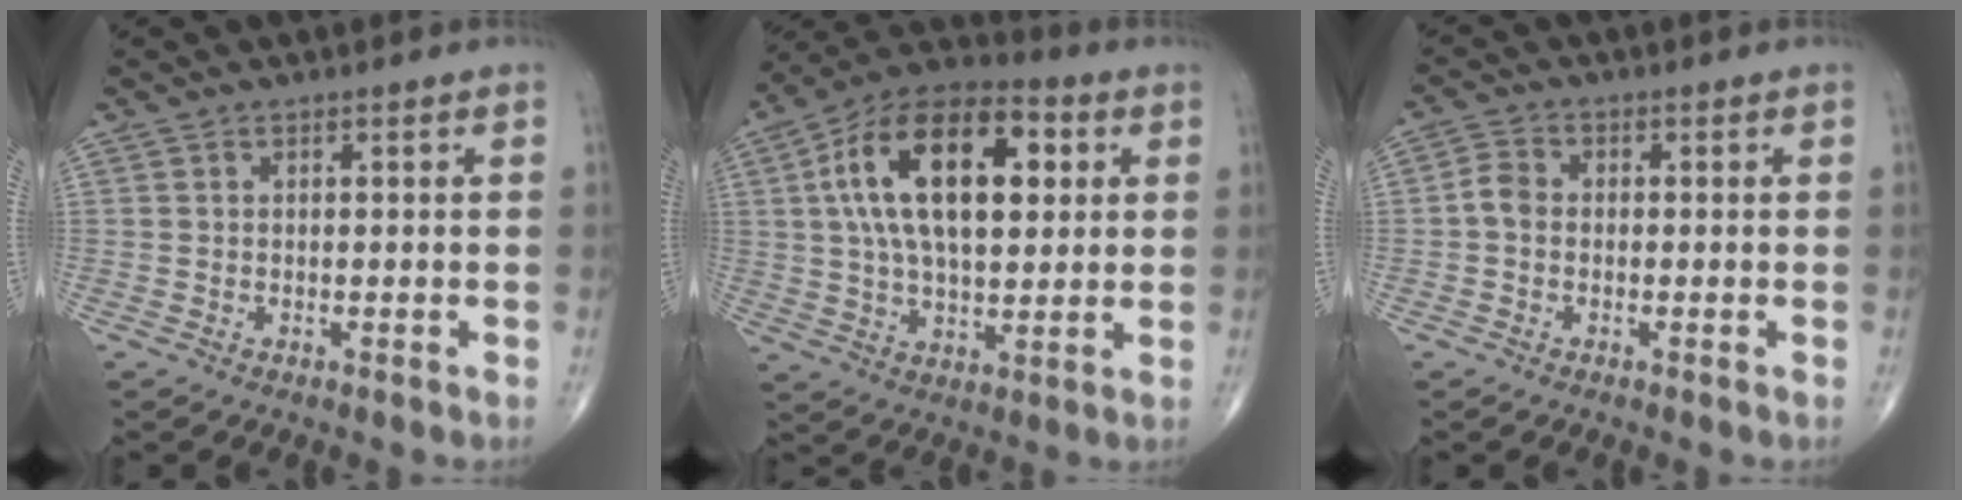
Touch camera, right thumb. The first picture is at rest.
{"total": 21.5, "force": [5.0, 11.1, 17.7], "torque": [-0.286, 0.010, 0.074]}
{"total": 3.1, "force": [-0.5, 2.4, 2.0], "torque": [-0.033, 0.009, -0.020]}